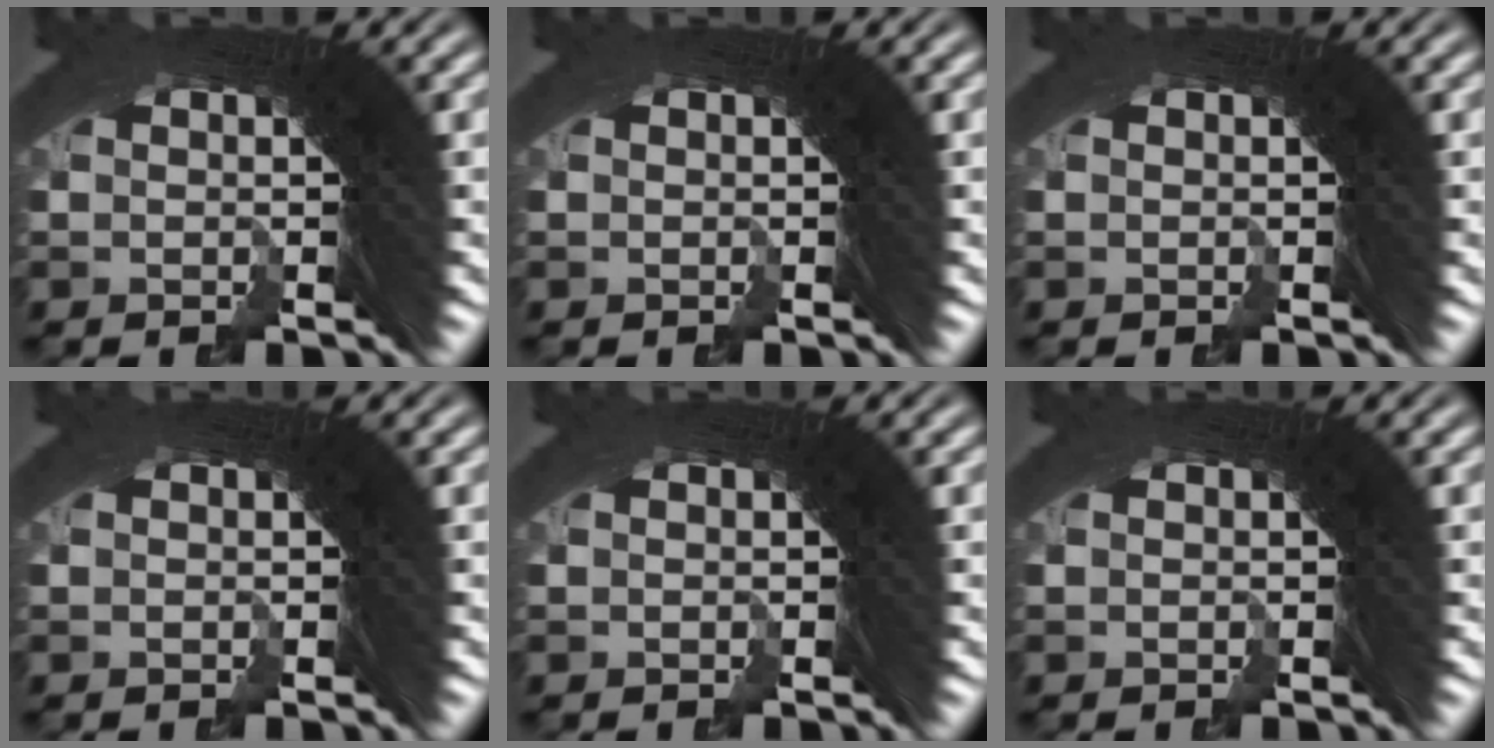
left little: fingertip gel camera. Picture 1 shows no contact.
{"total": 0.0}
{"total": 0.0}
{"total": 0.0}
{"total": 0.0}
{"total": 0.0}